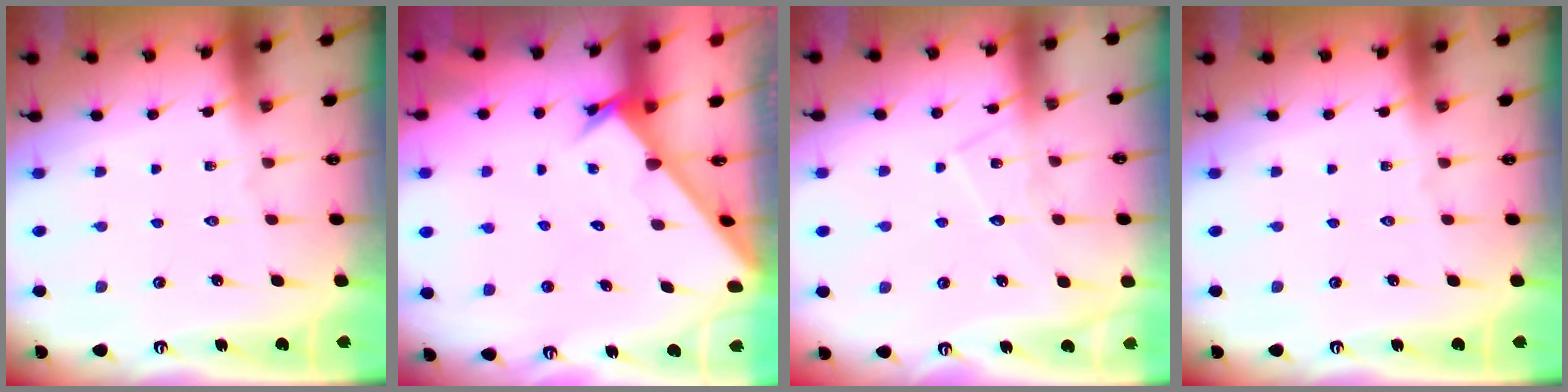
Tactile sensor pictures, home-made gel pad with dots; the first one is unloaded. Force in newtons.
{"total": 2.2, "press": 2.2, "slide": 0.1}
{"total": 7.6, "press": 7.6, "slide": 0.6}
{"total": 0.0}